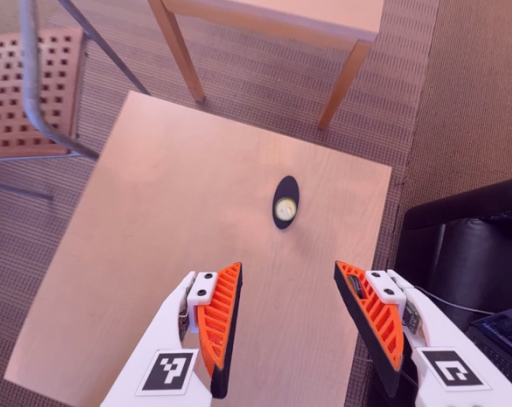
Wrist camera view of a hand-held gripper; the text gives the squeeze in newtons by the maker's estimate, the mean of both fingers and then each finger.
{"total": 0.0}